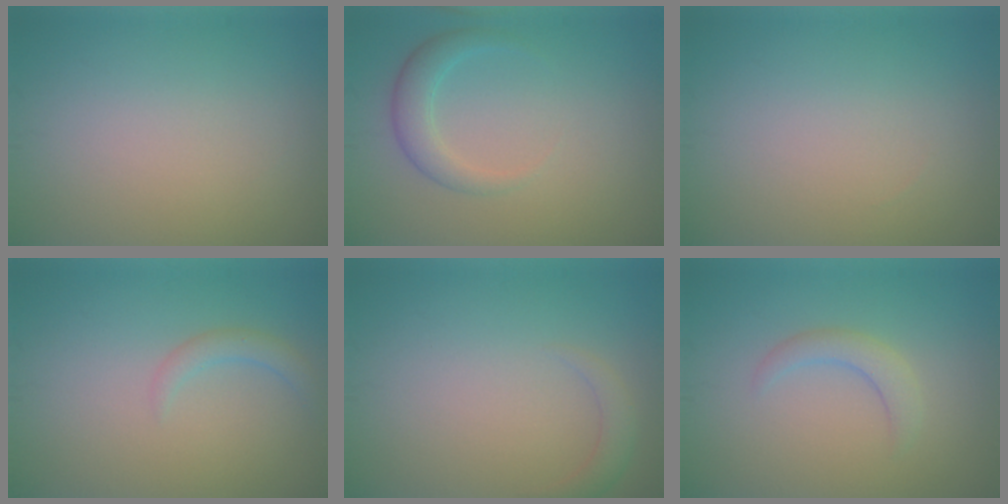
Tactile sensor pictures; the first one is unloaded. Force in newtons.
{"total": 2.7, "press": 2.6, "slide": 0.4}
{"total": 0.0}
{"total": 1.5, "press": 1.5, "slide": 0.2}
{"total": 1.5, "press": 1.4, "slide": 0.2}
{"total": 2.0, "press": 2.0, "slide": 0.3}